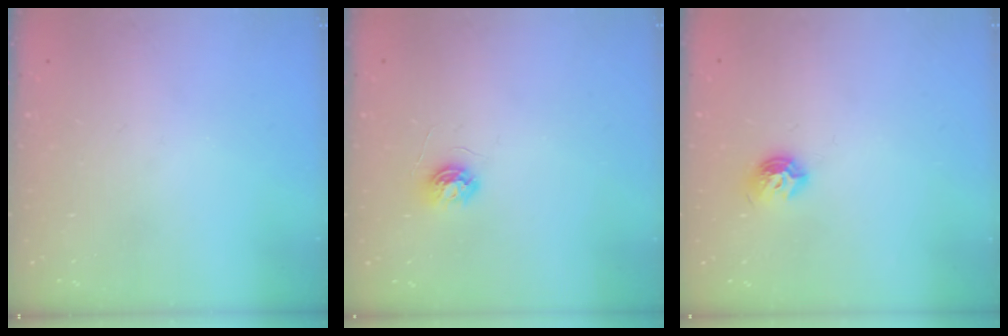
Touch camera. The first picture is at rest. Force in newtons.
{"total": 5.2, "press": 5.2, "slide": 0.5}
{"total": 7.0, "press": 6.9, "slide": 0.7}